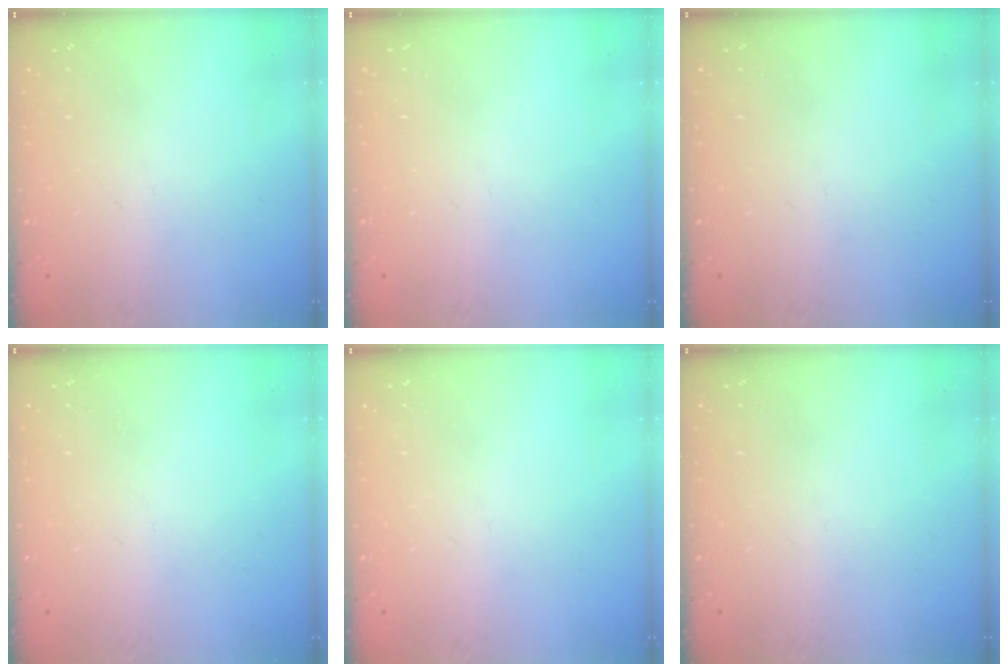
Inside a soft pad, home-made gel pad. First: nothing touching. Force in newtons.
{"total": 0.0}
{"total": 0.0}
{"total": 0.0}
{"total": 0.0}
{"total": 0.0}